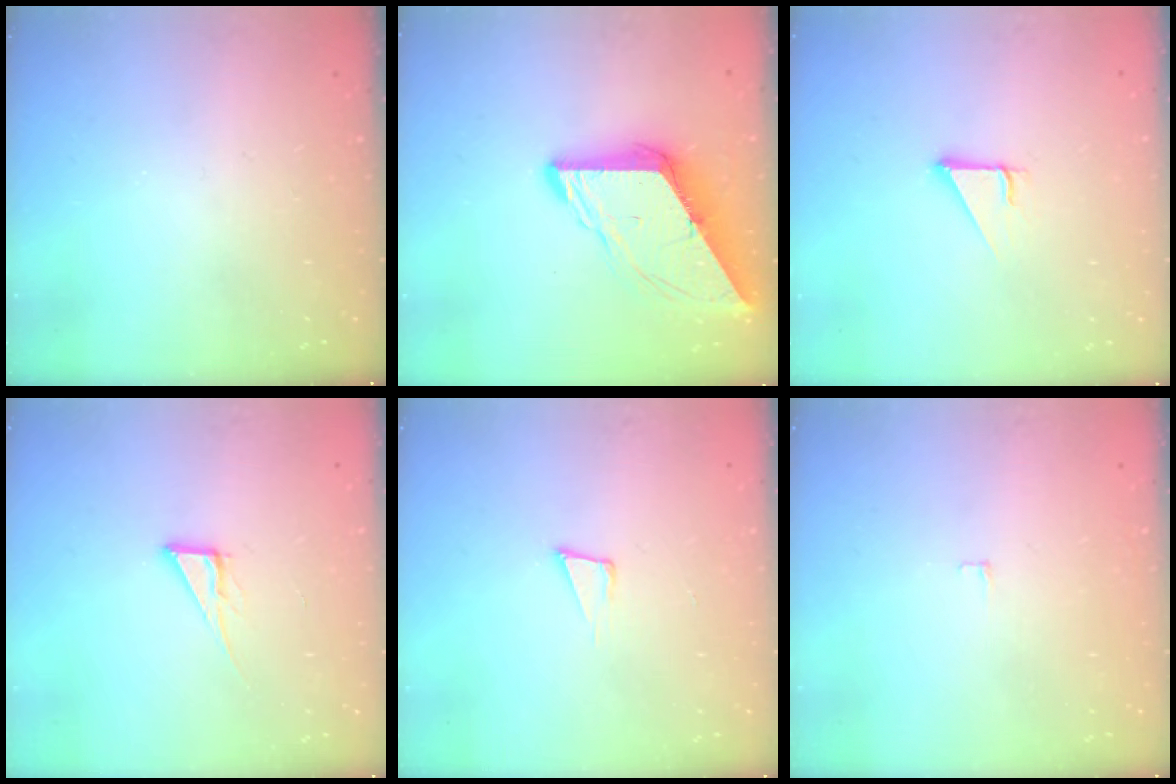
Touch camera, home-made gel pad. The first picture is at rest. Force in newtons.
{"total": 10.2, "press": 10.1, "slide": 1.2}
{"total": 2.9, "press": 2.8, "slide": 0.2}
{"total": 6.1, "press": 6.1, "slide": 0.4}
{"total": 4.1, "press": 2.6, "slide": 3.2}
{"total": 3.4, "press": 3.4, "slide": 0.3}